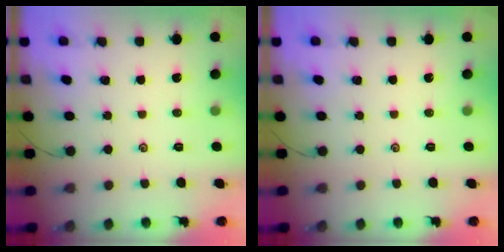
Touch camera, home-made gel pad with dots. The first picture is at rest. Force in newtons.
{"total": 0.0}